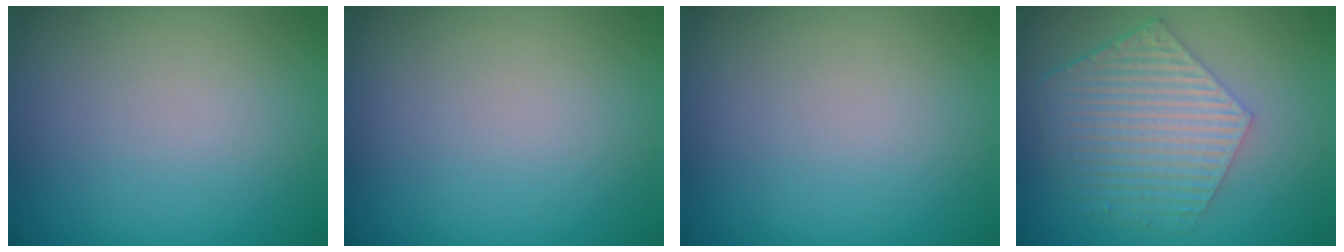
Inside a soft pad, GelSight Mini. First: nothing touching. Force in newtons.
{"total": 0.0}
{"total": 0.0}
{"total": 6.0, "press": 4.4, "slide": 4.1}